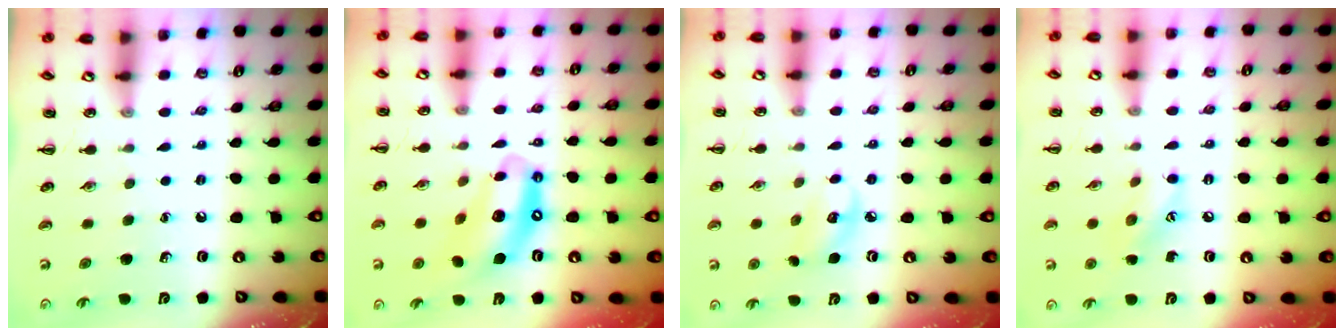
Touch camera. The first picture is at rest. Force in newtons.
{"total": 12.1, "press": 11.7, "slide": 3.3}
{"total": 5.3, "press": 5.2, "slide": 0.9}
{"total": 7.4, "press": 7.3, "slide": 0.6}